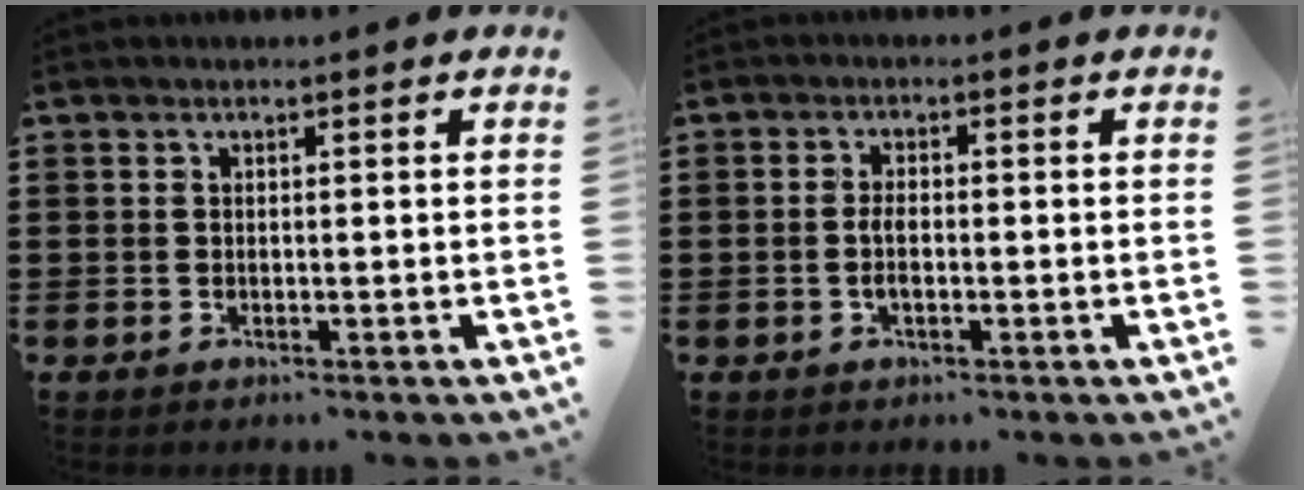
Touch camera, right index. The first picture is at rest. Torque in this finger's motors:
{"motor_torque": [1.14, 1.00, 0.13, 0.03]}